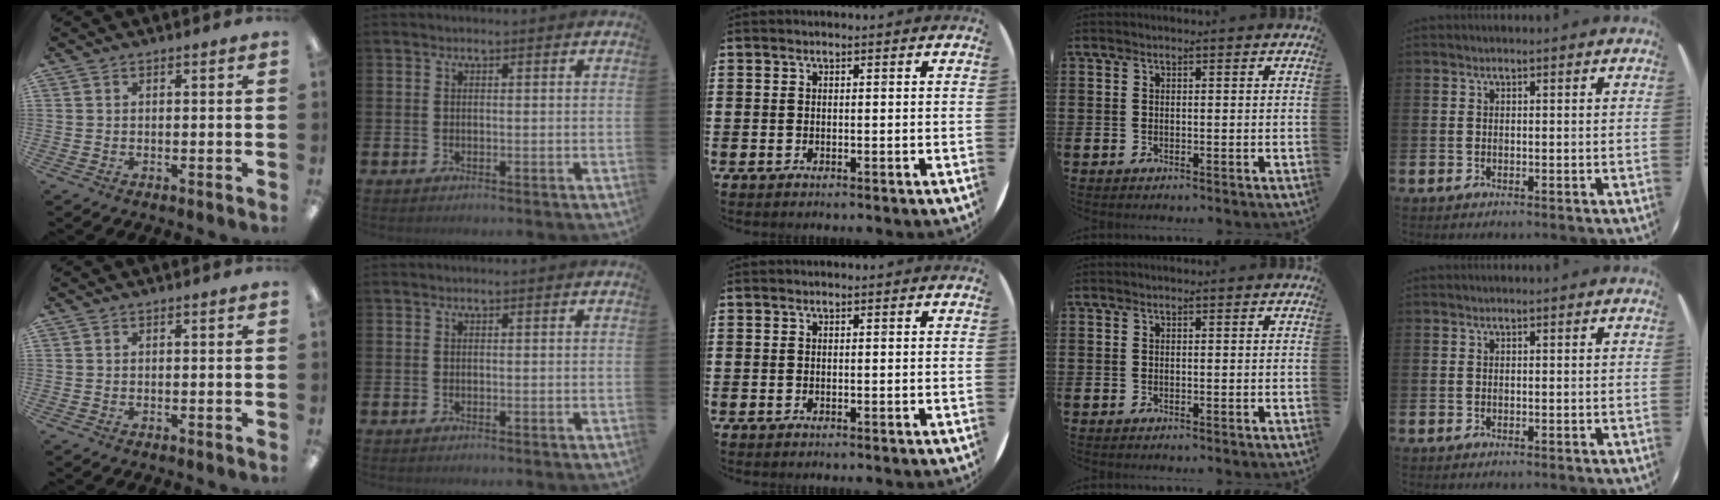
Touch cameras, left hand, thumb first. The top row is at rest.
{}